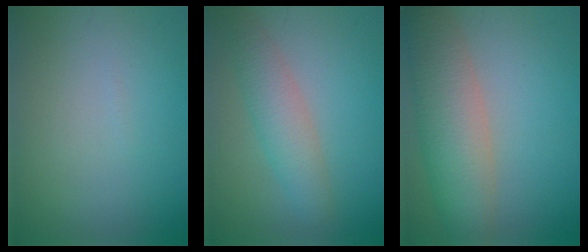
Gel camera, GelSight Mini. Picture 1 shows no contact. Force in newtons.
{"total": 3.8, "press": 3.8, "slide": 0.0}
{"total": 7.1, "press": 7.0, "slide": 0.7}